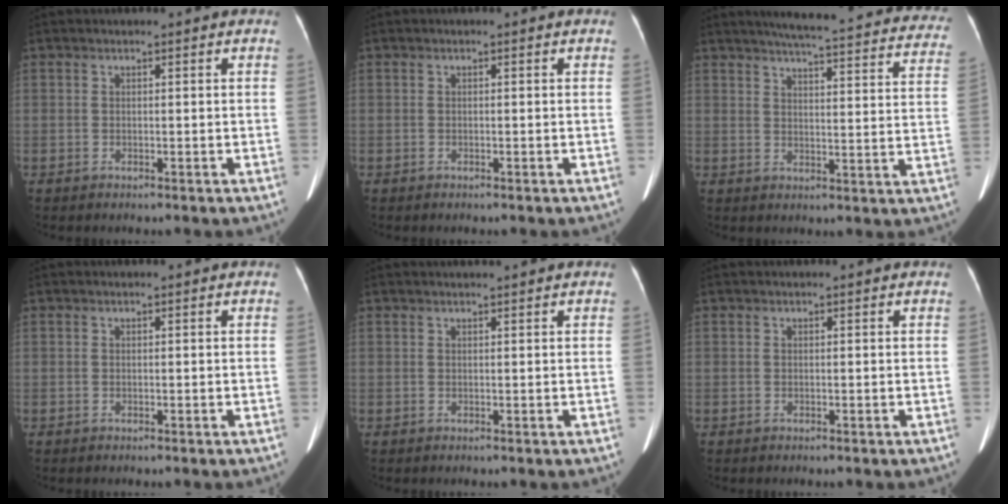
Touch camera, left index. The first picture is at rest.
{"total": 0.0}
{"total": 26.8, "force": [24.3, 3.4, 10.8], "torque": [-0.149, -0.053, 0.273]}
{"total": 0.0}
{"total": 2.3, "force": [2.2, -0.4, 0.7], "torque": [-0.008, 0.017, 0.035]}
{"total": 1.3, "force": [1.2, 0.1, 0.5], "torque": [-0.010, 0.020, 0.015]}